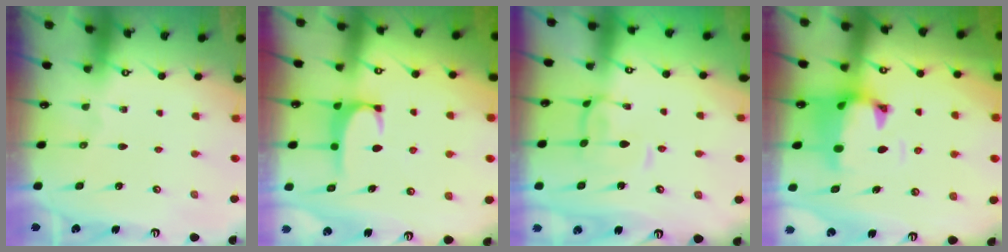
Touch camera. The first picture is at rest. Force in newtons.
{"total": 0.6, "press": 0.4, "slide": 0.5}
{"total": 0.8, "press": 0.5, "slide": 0.6}
{"total": 1.6, "press": 0.7, "slide": 1.4}